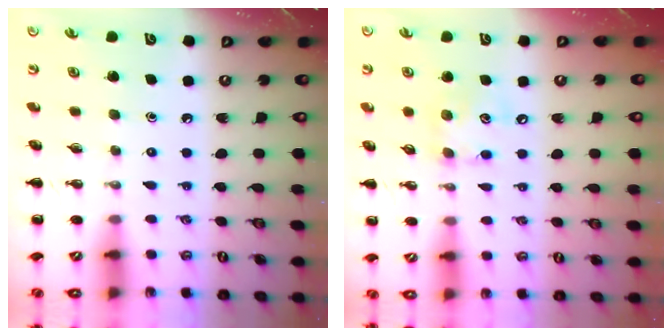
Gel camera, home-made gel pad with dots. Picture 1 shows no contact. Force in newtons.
{"total": 7.6, "press": 7.5, "slide": 0.8}